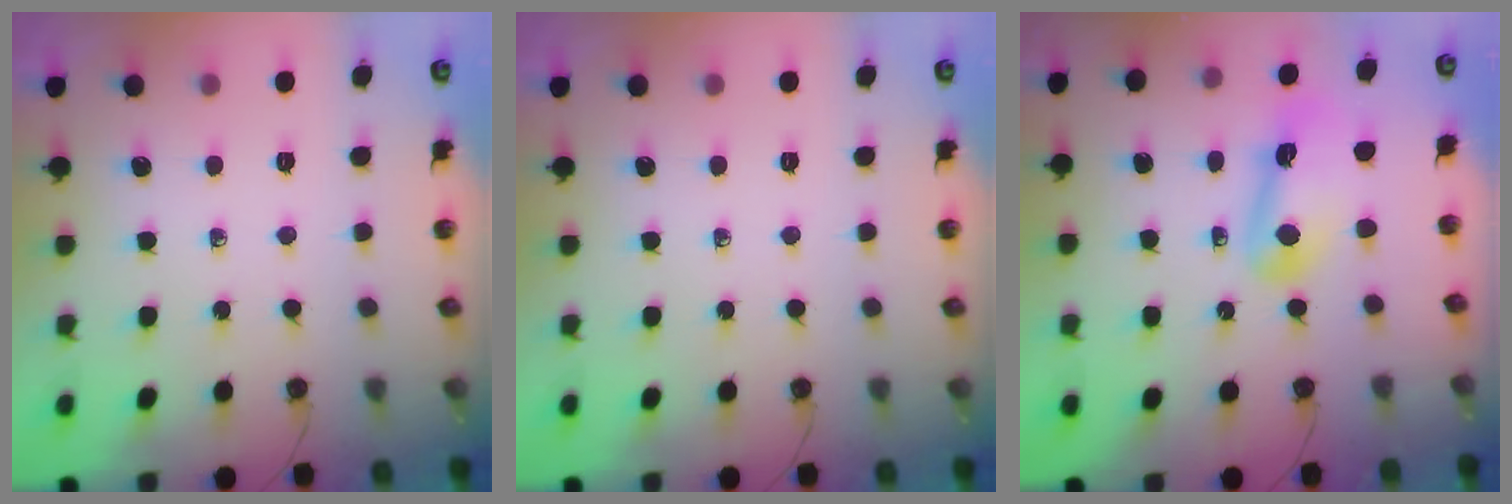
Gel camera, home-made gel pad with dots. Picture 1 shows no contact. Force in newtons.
{"total": 0.0}
{"total": 11.7, "press": 11.7, "slide": 1.1}